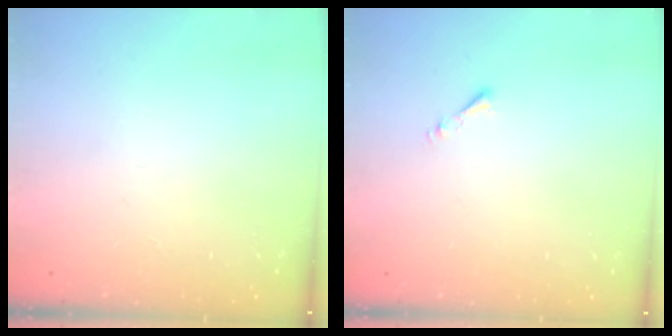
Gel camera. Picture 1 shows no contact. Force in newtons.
{"total": 0.8, "press": 0.7, "slide": 0.3}